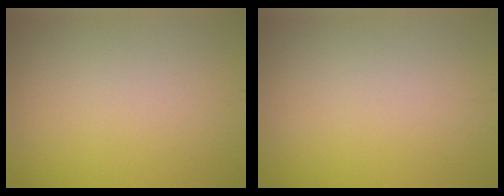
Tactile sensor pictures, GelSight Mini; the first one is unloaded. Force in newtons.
{"total": 0.0}